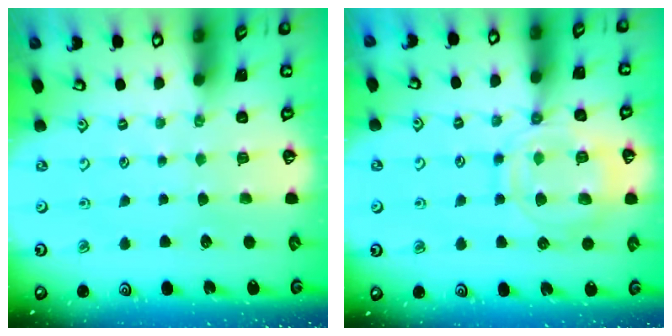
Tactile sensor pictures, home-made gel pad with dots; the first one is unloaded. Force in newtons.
{"total": 12.7, "press": 12.7, "slide": 1.2}